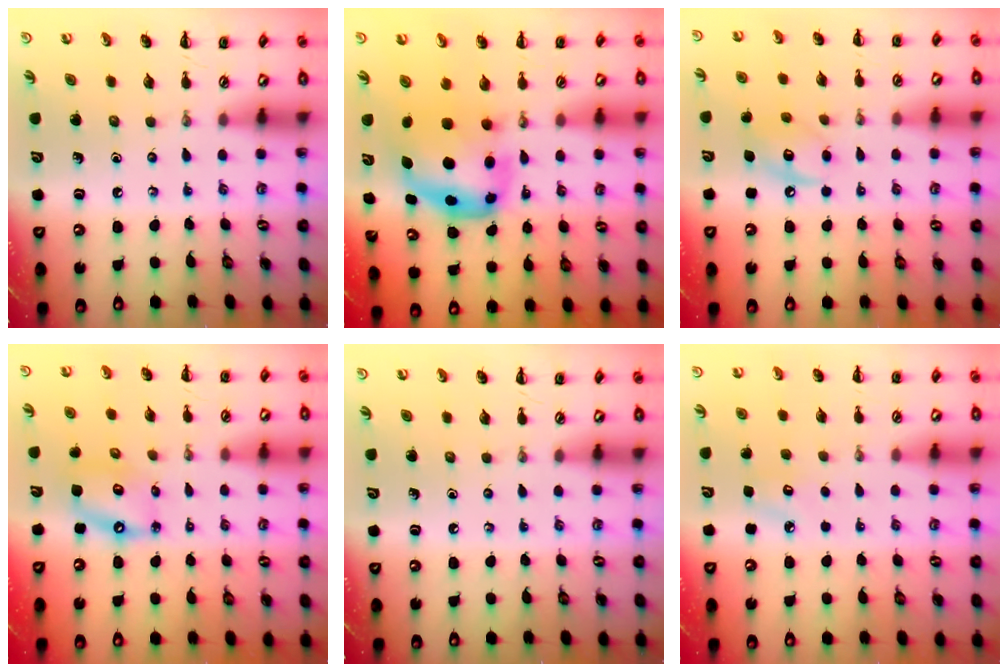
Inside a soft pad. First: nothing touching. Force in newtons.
{"total": 6.3, "press": 6.1, "slide": 1.6}
{"total": 9.5, "press": 9.5, "slide": 0.8}
{"total": 9.0, "press": 8.8, "slide": 1.9}
{"total": 0.0}
{"total": 5.5, "press": 5.2, "slide": 1.6}